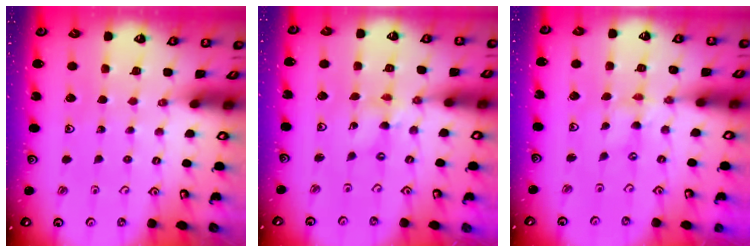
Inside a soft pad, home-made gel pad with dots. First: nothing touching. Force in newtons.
{"total": 1.4, "press": 1.4, "slide": 0.1}
{"total": 0.0}